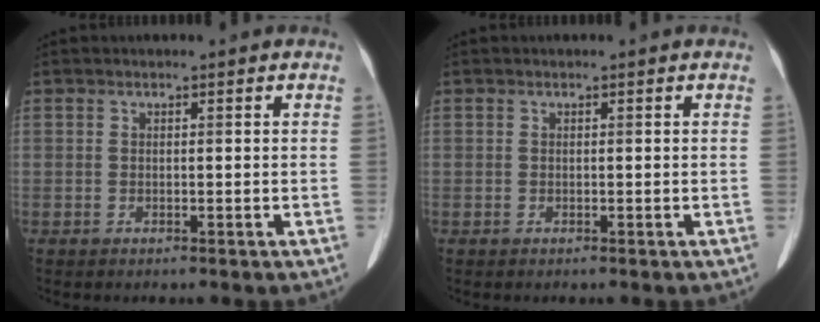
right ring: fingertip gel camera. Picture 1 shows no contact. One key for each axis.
{"total": 0.0}